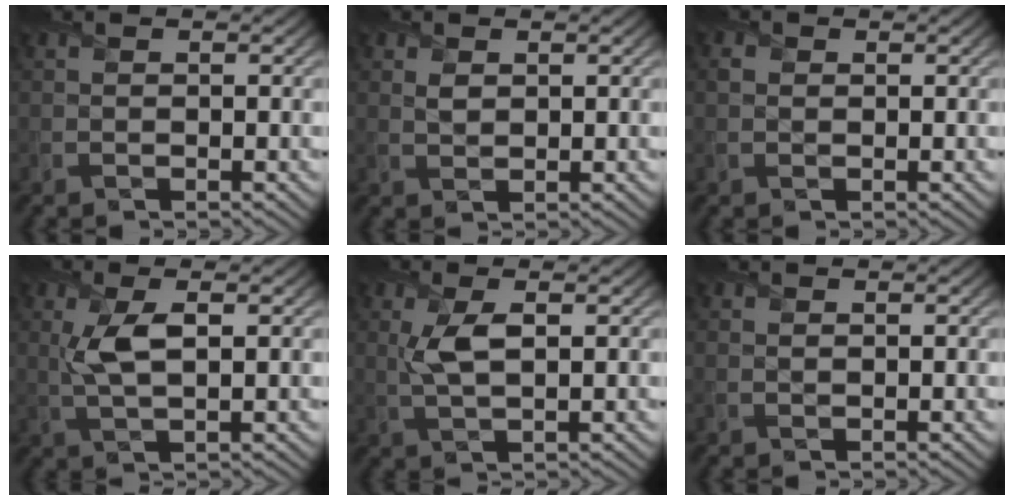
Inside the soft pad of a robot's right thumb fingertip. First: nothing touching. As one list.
[{"total": 1.1, "force": [0.5, 0.8, 0.4], "torque": [-0.010, -0.003, 0.016]}, {"total": 0.7, "force": [0.1, 0.7, 0.0], "torque": [0.002, -0.003, 0.004]}, {"total": 4.5, "force": [0.9, 1.6, 4.1], "torque": [-0.097, 0.001, 0.020]}, {"total": 3.9, "force": [0.9, 1.4, 3.6], "torque": [-0.085, 0.000, 0.019]}, {"total": 0.0}]